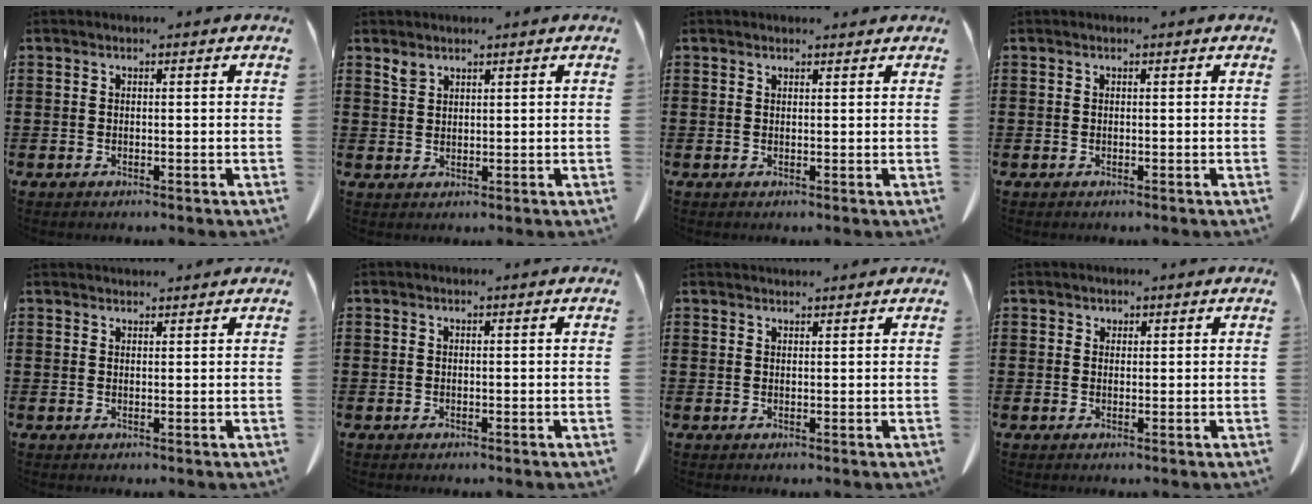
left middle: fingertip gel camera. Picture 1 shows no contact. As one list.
[{"total": 1.7, "force": [1.5, 0.6, 0.4], "torque": [-0.012, 0.000, 0.029]}, {"total": 0.9, "force": [0.8, 0.2, 0.2], "torque": [-0.005, 0.001, 0.016]}, {"total": 0.0}, {"total": 1.4, "force": [1.4, 0.2, 0.1], "torque": [-0.006, 0.001, 0.028]}, {"total": 0.0}, {"total": 1.3, "force": [1.3, 0.2, 0.1], "torque": [-0.004, 0.001, 0.025]}, {"total": 0.8, "force": [0.6, 0.5, 0.0], "torque": [-0.002, 0.001, 0.013]}]